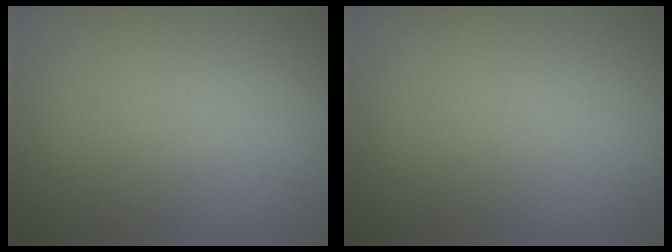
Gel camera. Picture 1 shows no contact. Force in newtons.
{"total": 0.0}